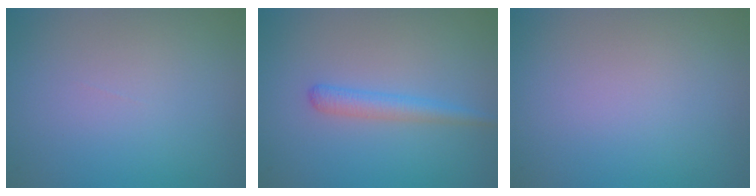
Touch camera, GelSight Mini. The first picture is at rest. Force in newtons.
{"total": 2.0, "press": 1.9, "slide": 0.1}
{"total": 0.0}